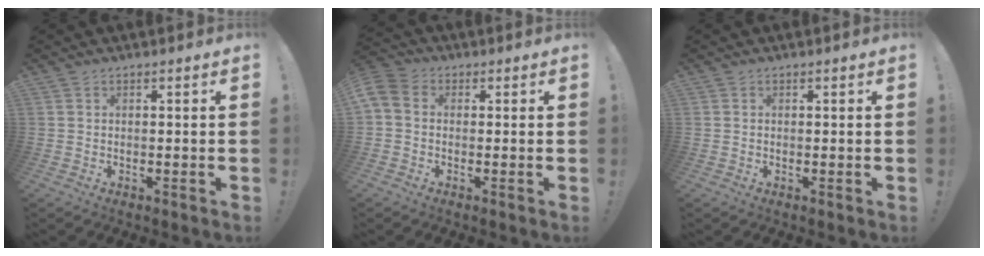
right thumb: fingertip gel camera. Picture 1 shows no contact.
{"total": 4.8, "force": [0.1, 3.4, 3.4], "torque": [-0.085, -0.001, 0.004]}
{"total": 0.6, "force": [0.0, 0.5, -0.2], "torque": [0.005, 0.002, 0.000]}